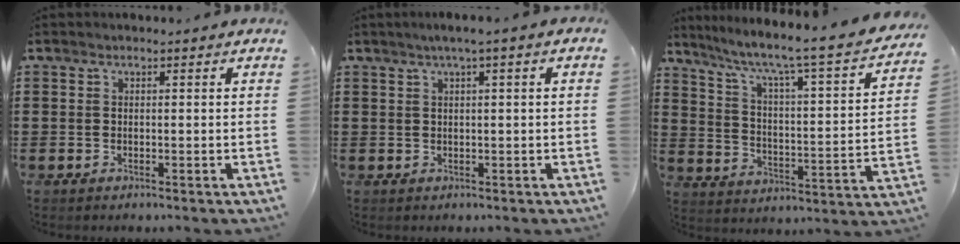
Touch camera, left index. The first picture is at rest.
{"total": 1.6, "force": [0.3, -0.1, 1.6], "torque": [-0.029, -0.003, 0.006]}
{"total": 5.2, "force": [4.0, -0.3, 3.3], "torque": [-0.084, -0.045, 0.054]}